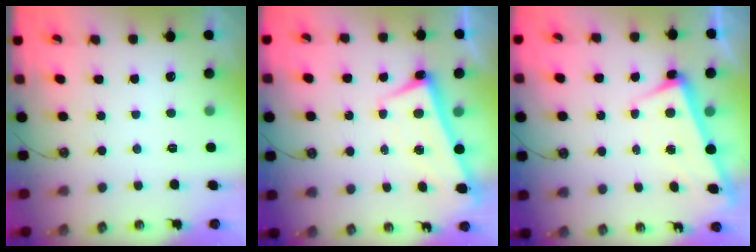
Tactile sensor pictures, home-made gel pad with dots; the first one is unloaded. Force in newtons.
{"total": 2.7, "press": 2.6, "slide": 0.8}
{"total": 2.5, "press": 2.4, "slide": 0.6}